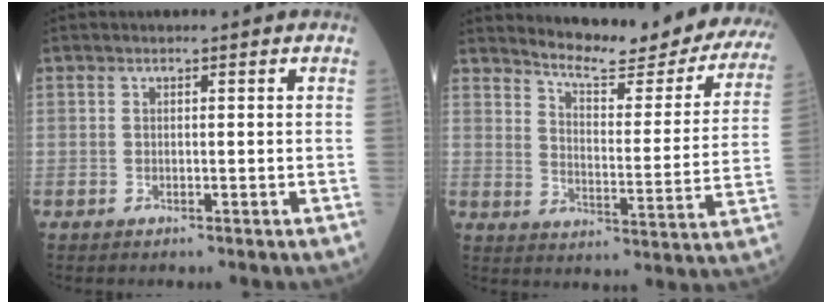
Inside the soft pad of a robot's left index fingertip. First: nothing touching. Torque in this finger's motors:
{"motor_torque": [0.30, -0.39, 0.04, 0.04]}